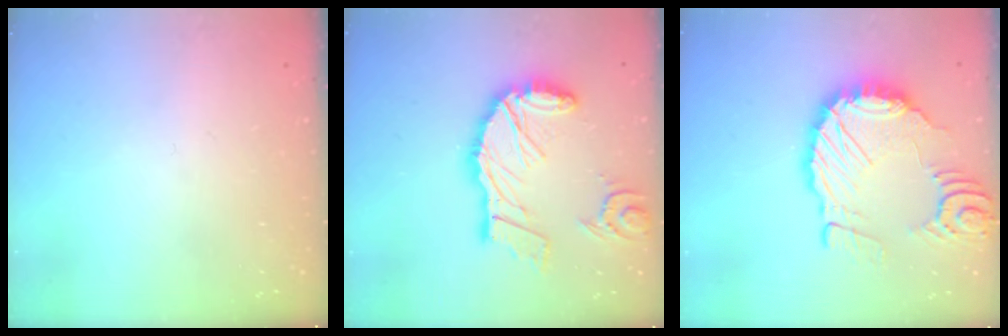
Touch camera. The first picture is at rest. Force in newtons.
{"total": 21.0, "press": 21.0, "slide": 1.8}
{"total": 17.7, "press": 17.6, "slide": 2.0}